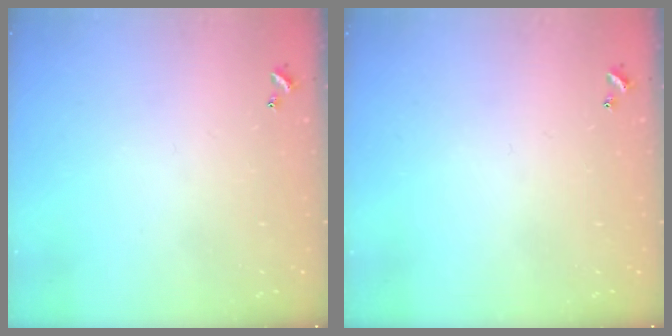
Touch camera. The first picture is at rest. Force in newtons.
{"total": 0.0}